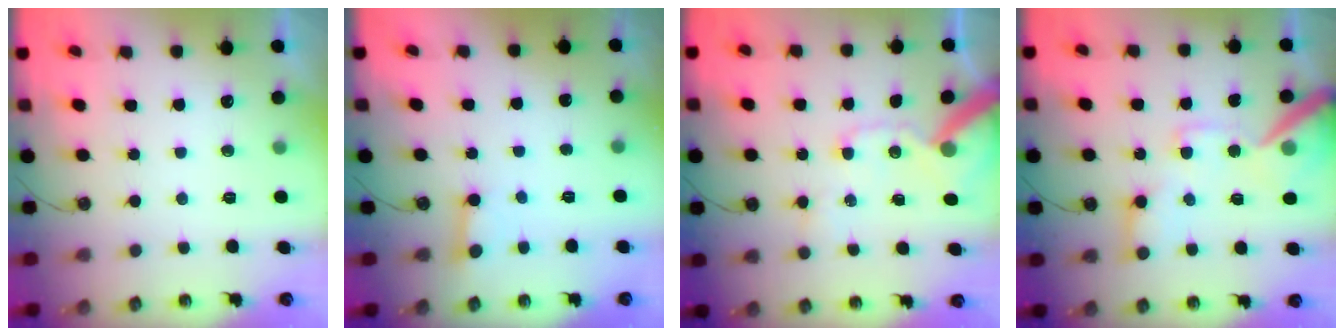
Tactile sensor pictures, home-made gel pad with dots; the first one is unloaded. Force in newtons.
{"total": 2.4, "press": 2.4, "slide": 0.2}
{"total": 13.3, "press": 13.2, "slide": 2.0}
{"total": 16.7, "press": 16.5, "slide": 2.3}